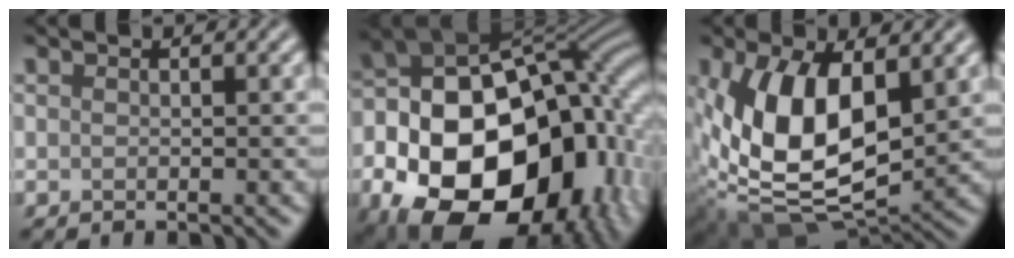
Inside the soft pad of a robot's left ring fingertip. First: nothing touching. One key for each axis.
{"total": 22.8, "fx": -6.7, "fy": 16.1, "fz": 14.7, "tx": -0.281, "ty": -0.026, "tz": -0.091}
{"total": 12.0, "fx": 1.3, "fy": 6.5, "fz": 10.0, "tx": -0.201, "ty": -0.012, "tz": 0.023}